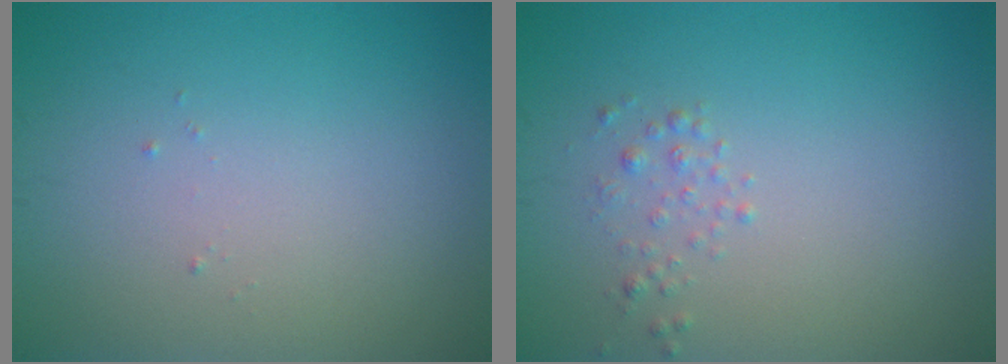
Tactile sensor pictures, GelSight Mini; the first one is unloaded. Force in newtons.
{"total": 0.9, "press": 0.9, "slide": 0.0}